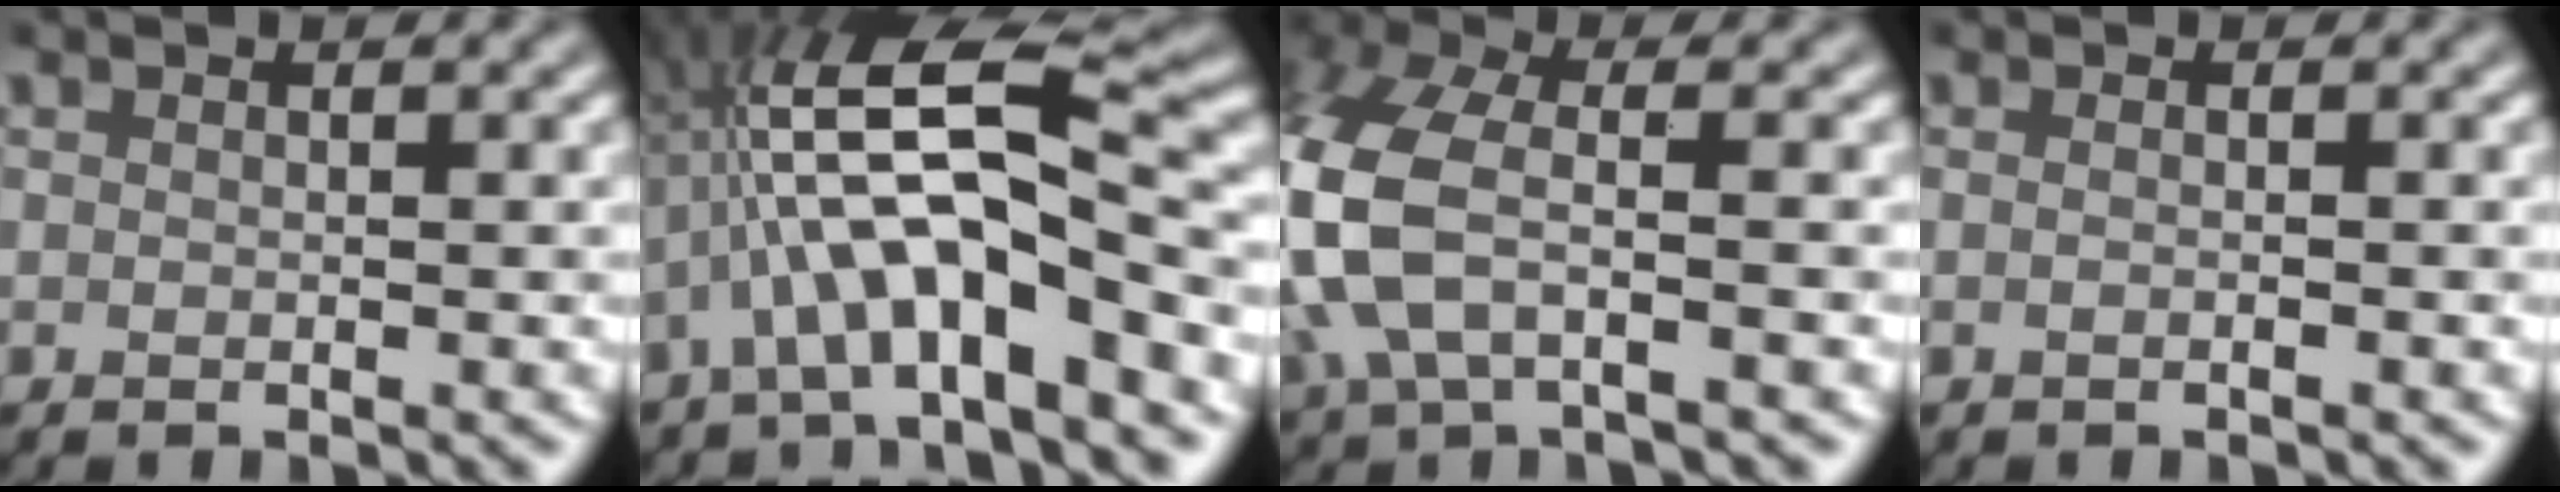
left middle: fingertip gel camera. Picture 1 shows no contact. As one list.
[{"total": 10.5, "force": [-2.6, 2.9, 9.8], "torque": [-0.171, 0.030, -0.050]}, {"total": 8.3, "force": [-1.2, 4.4, 7.0], "torque": [-0.183, 0.004, -0.037]}, {"total": 1.0, "force": [0.0, 0.5, 0.9], "torque": [-0.006, -0.012, -0.010]}]